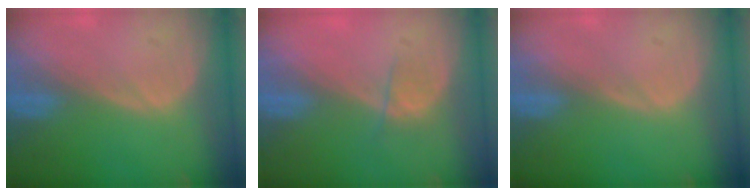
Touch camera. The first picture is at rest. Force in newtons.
{"total": 2.2, "press": 2.0, "slide": 0.9}
{"total": 0.0}